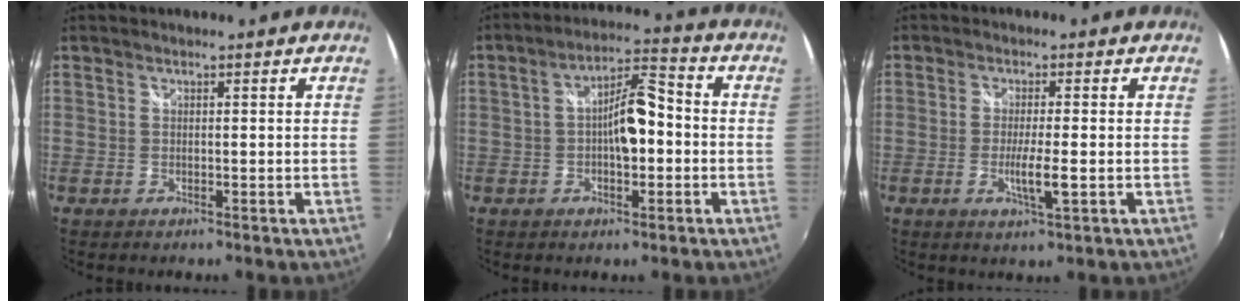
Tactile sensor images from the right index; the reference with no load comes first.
{"total": 8.1, "force": [-1.2, 2.7, 7.6], "torque": [-0.131, 0.018, -0.020]}
{"total": 4.2, "force": [-1.1, 0.0, 4.1], "torque": [-0.076, -0.009, -0.021]}